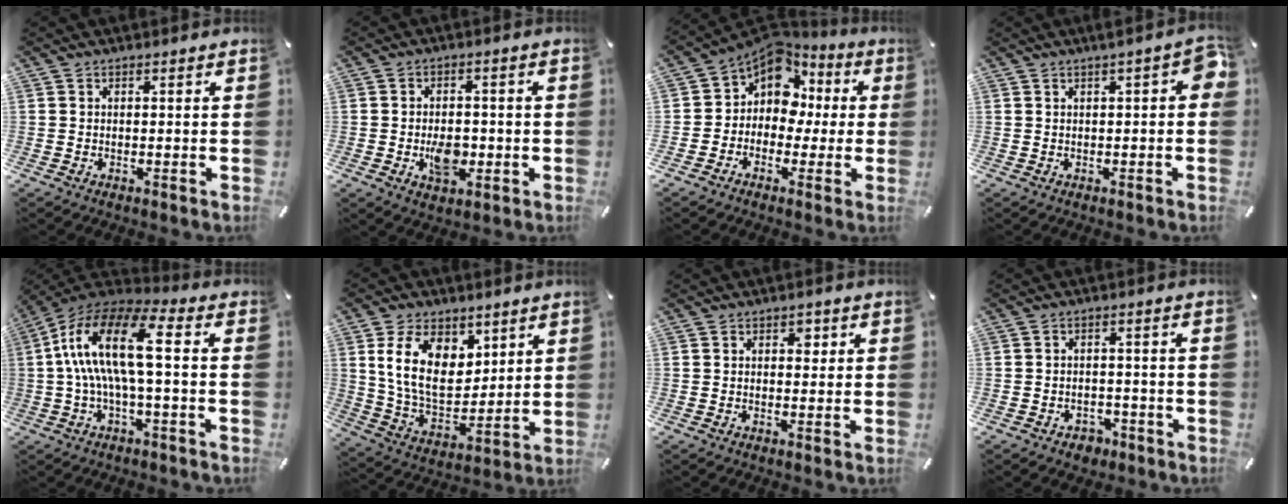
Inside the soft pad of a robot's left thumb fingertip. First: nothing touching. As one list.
[{"total": 7.1, "force": [-1.6, 4.8, 5.0], "torque": [-0.087, 0.006, -0.023]}, {"total": 8.7, "force": [2.7, 7.4, 3.6], "torque": [-0.101, -0.025, 0.054]}, {"total": 5.0, "force": [0.7, 1.7, 4.6], "torque": [-0.068, 0.006, 0.010]}, {"total": 17.5, "force": [1.2, 6.2, 16.3], "torque": [-0.334, 0.003, 0.014]}, {"total": 14.5, "force": [6.1, 9.9, 8.7], "torque": [-0.171, -0.021, 0.112]}, {"total": 2.0, "force": [0.6, 1.5, 1.2], "torque": [-0.002, -0.003, 0.003]}, {"total": 3.4, "force": [-2.0, 2.5, 1.0], "torque": [-0.015, 0.009, -0.037]}]